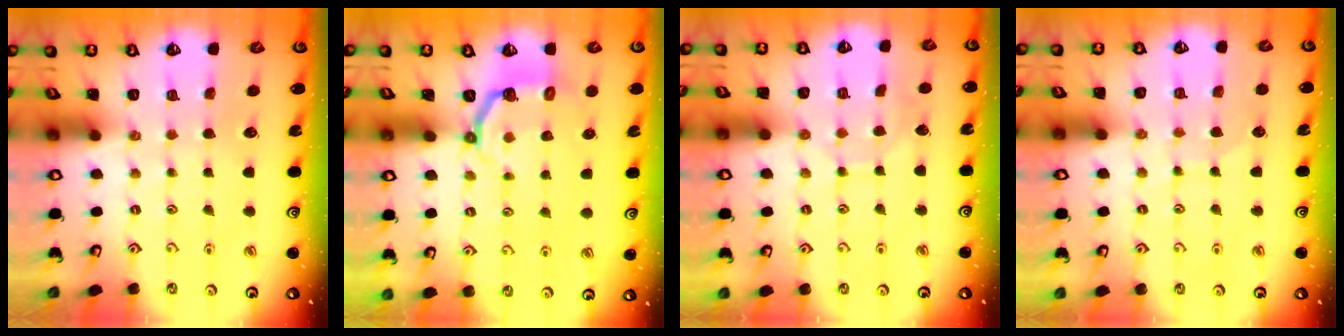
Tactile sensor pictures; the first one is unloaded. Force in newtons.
{"total": 4.1, "press": 2.5, "slide": 3.2}
{"total": 6.2, "press": 6.2, "slide": 0.6}
{"total": 5.9, "press": 5.9, "slide": 0.4}